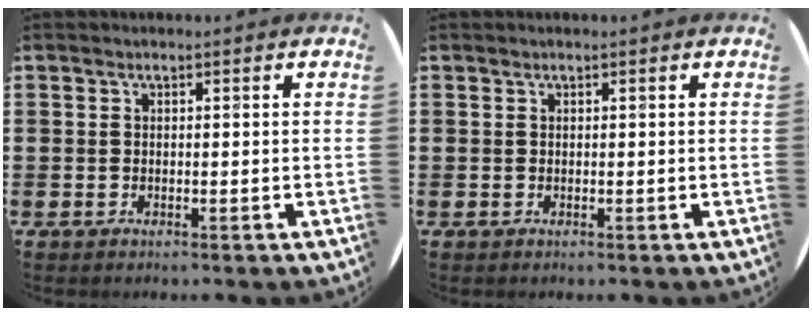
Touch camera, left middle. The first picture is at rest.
{"total": 0.0}